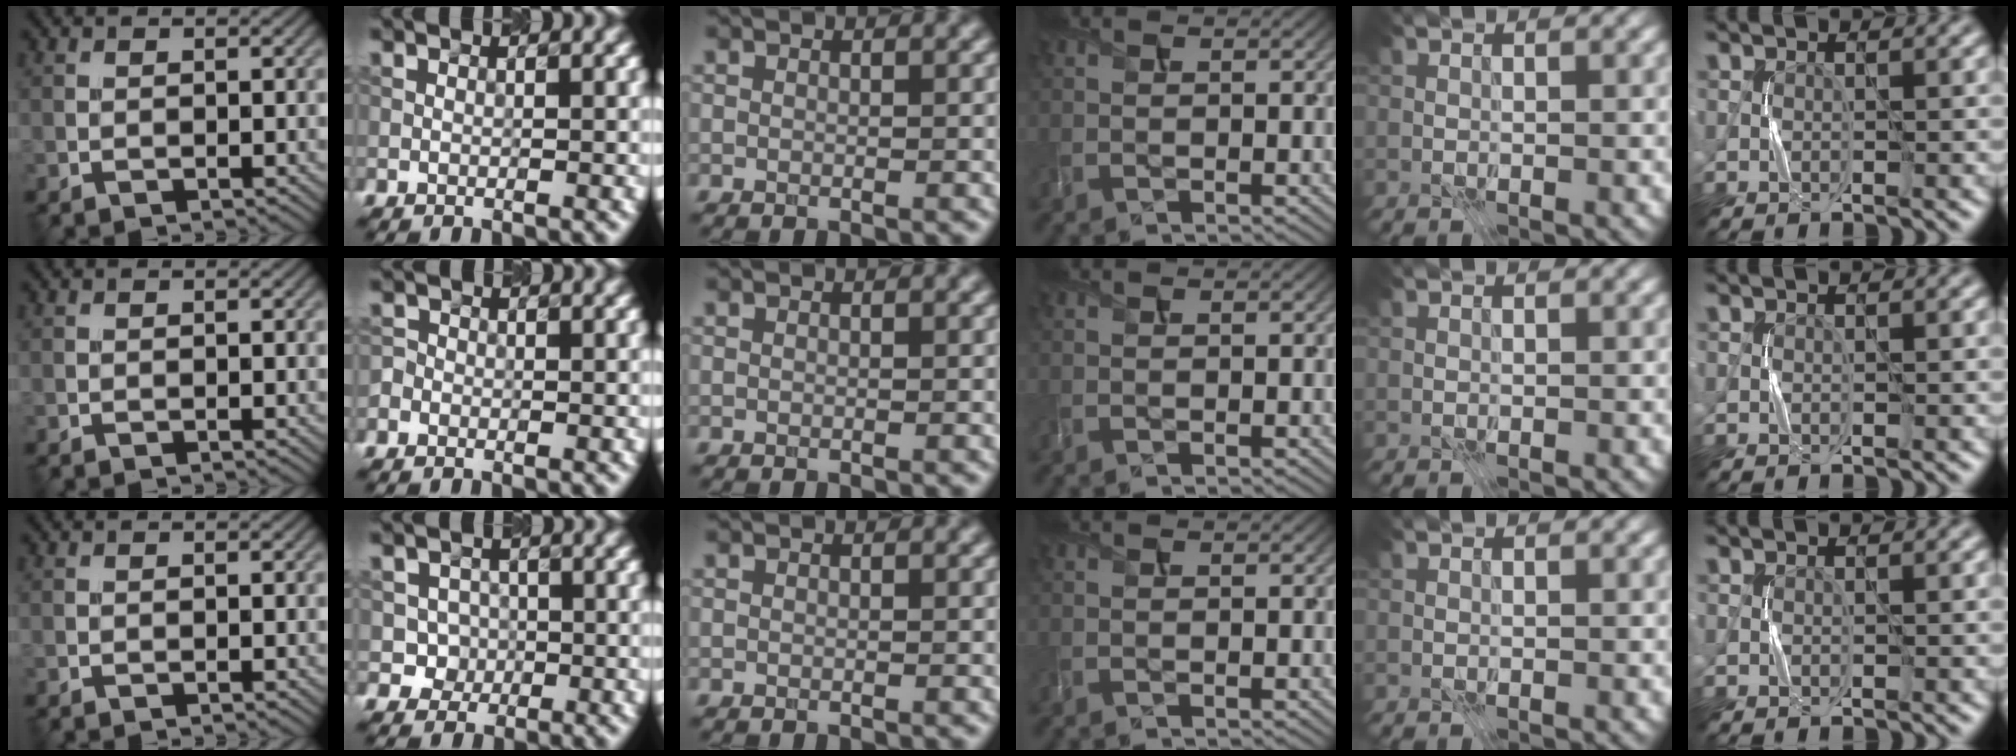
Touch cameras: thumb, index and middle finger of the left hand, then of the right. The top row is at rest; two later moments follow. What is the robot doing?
{"motion": "press", "object": "joystick"}